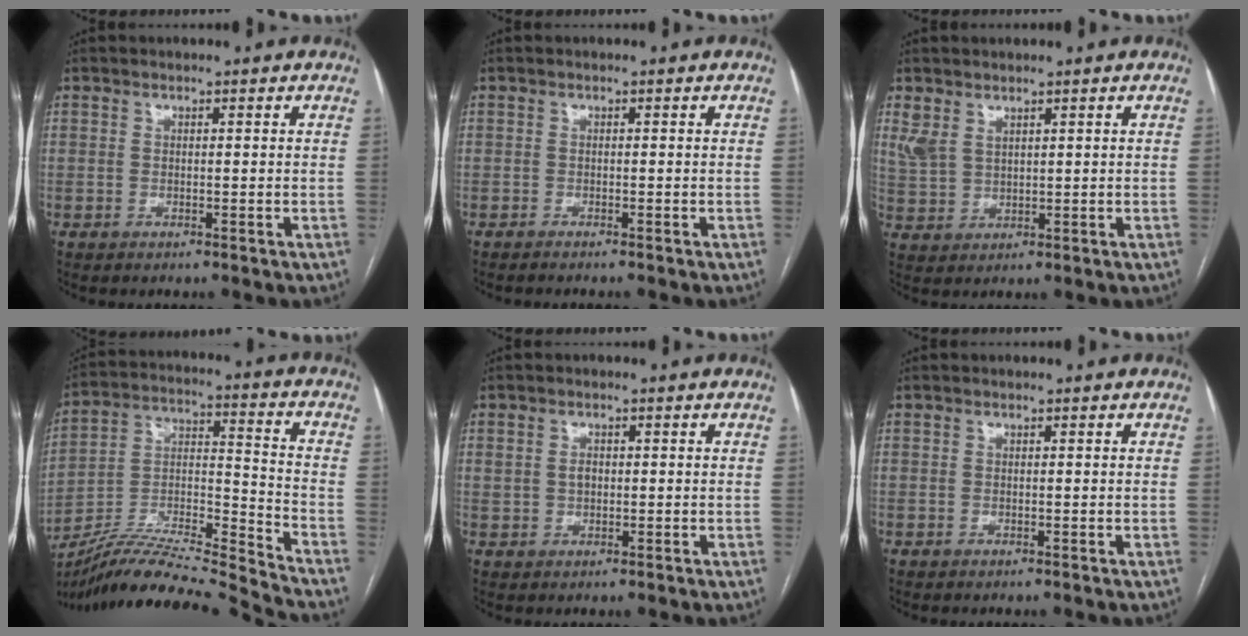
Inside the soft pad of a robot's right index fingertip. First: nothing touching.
{"total": 1.4, "force": [-1.2, -0.2, 0.5], "torque": [-0.006, 0.000, -0.017]}
{"total": 4.0, "force": [2.9, 2.2, 1.5], "torque": [-0.047, 0.011, 0.072]}
{"total": 20.5, "force": [-19.0, -1.8, 7.3], "torque": [-0.153, 0.000, -0.333]}
{"total": 1.8, "force": [0.7, 1.4, 0.8], "torque": [-0.024, 0.010, 0.016]}
{"total": 0.0}